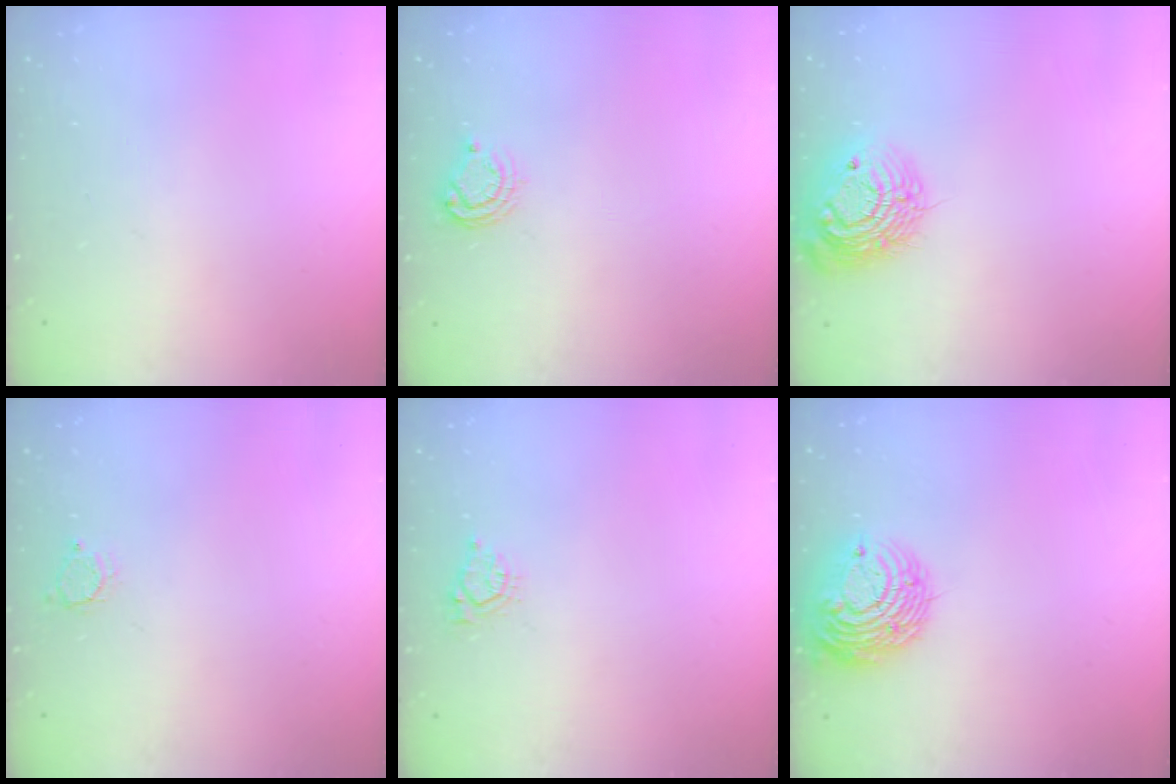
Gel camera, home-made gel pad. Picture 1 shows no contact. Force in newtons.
{"total": 6.9, "press": 6.8, "slide": 0.6}
{"total": 14.8, "press": 14.7, "slide": 1.0}
{"total": 2.6, "press": 2.6, "slide": 0.2}
{"total": 5.2, "press": 5.1, "slide": 0.6}
{"total": 12.5, "press": 12.5, "slide": 1.2}